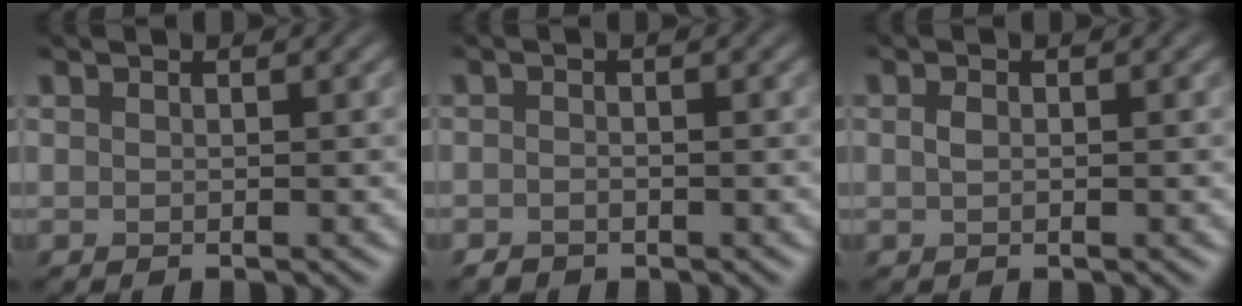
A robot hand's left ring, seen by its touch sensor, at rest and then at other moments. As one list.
[{"total": 1.0, "force": [-0.9, 0.1, -0.3], "torque": [0.007, -0.003, -0.019]}, {"total": 0.8, "force": [-0.7, 0.3, 0.3], "torque": [-0.009, -0.004, -0.014]}]